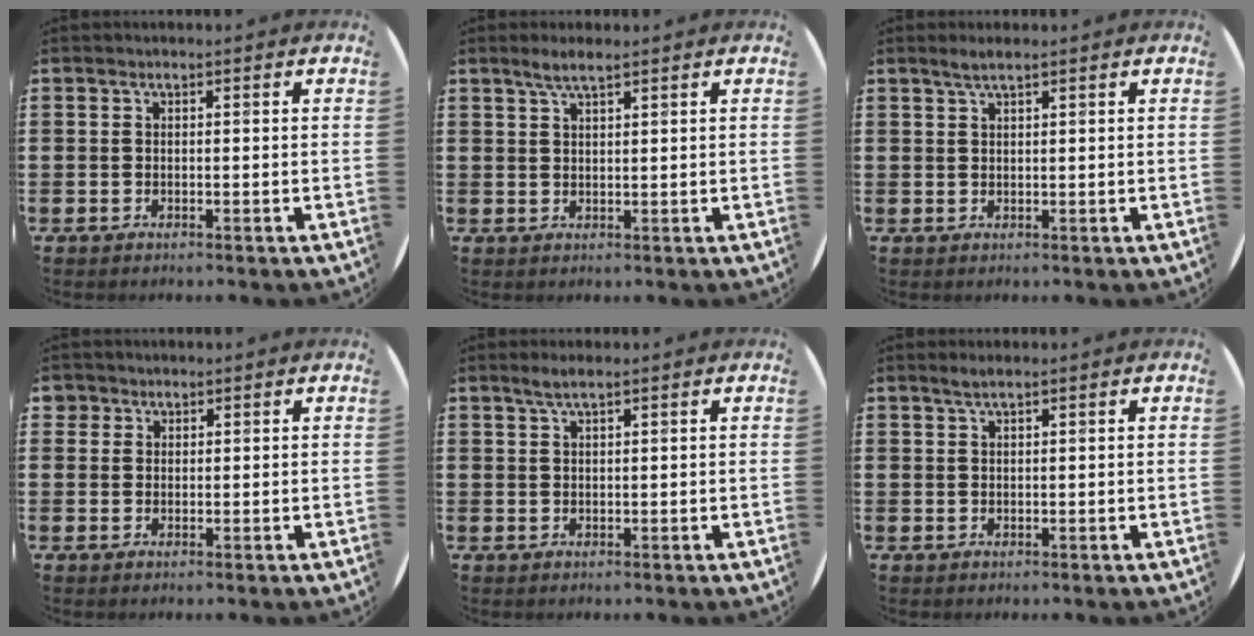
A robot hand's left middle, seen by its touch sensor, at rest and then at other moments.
{"total": 2.6, "force": [2.1, 0.4, 1.6], "torque": [-0.032, 0.006, 0.036]}
{"total": 1.7, "force": [1.3, 0.1, 1.0], "torque": [-0.020, 0.004, 0.023]}
{"total": 1.6, "force": [1.2, 1.0, 0.0], "torque": [0.006, 0.001, 0.023]}
{"total": 1.9, "force": [1.5, 0.1, 1.2], "torque": [-0.023, 0.004, 0.025]}
{"total": 1.3, "force": [1.0, 0.0, 0.8], "torque": [-0.015, 0.003, 0.018]}